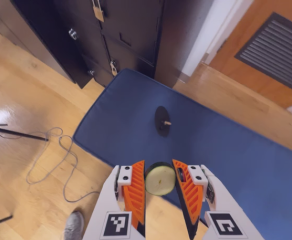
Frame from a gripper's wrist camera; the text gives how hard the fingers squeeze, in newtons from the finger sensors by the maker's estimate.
{"total": 10.5, "left": 10.3, "right": 10.6}